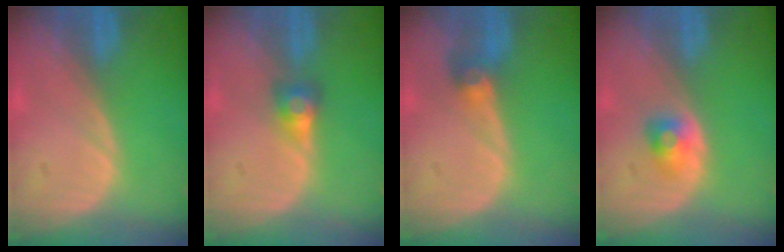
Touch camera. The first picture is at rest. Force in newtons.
{"total": 2.7, "press": 2.5, "slide": 1.0}
{"total": 2.9, "press": 2.6, "slide": 1.4}
{"total": 2.6, "press": 2.4, "slide": 1.2}